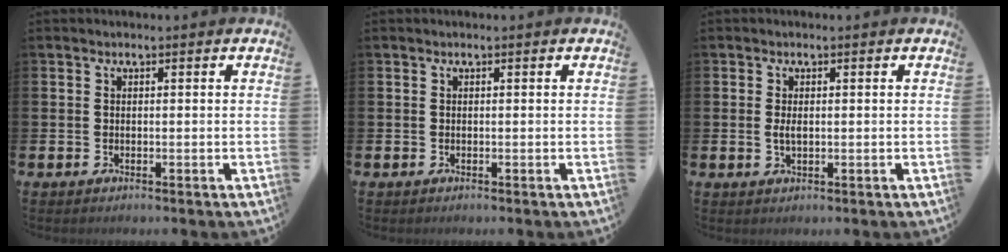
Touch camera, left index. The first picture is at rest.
{"total": 0.0}
{"total": 1.6, "force": [0.1, 0.7, 1.5], "torque": [-0.025, 0.001, -0.001]}